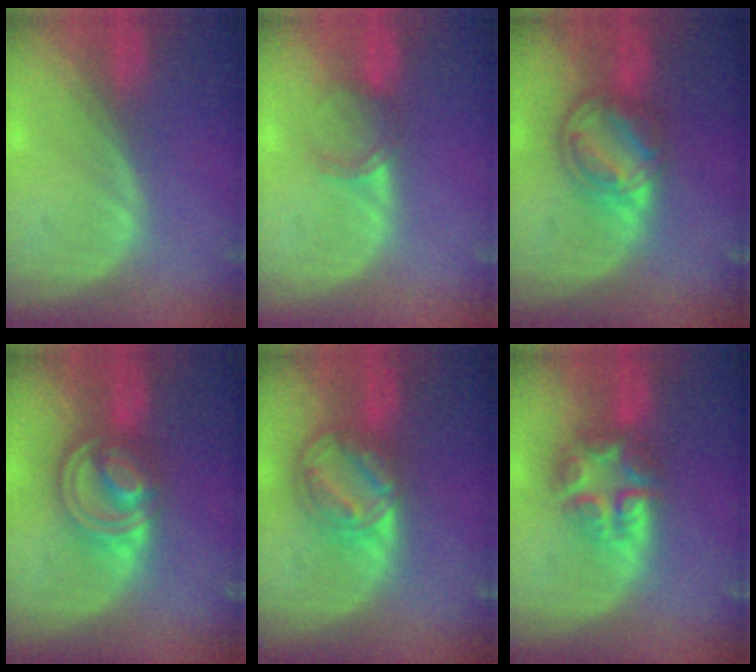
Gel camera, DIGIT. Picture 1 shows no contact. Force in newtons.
{"total": 2.9, "press": 2.5, "slide": 1.5}
{"total": 7.5, "press": 6.6, "slide": 3.6}
{"total": 8.1, "press": 7.0, "slide": 4.1}
{"total": 8.5, "press": 7.1, "slide": 4.7}
{"total": 7.7, "press": 6.7, "slide": 3.8}